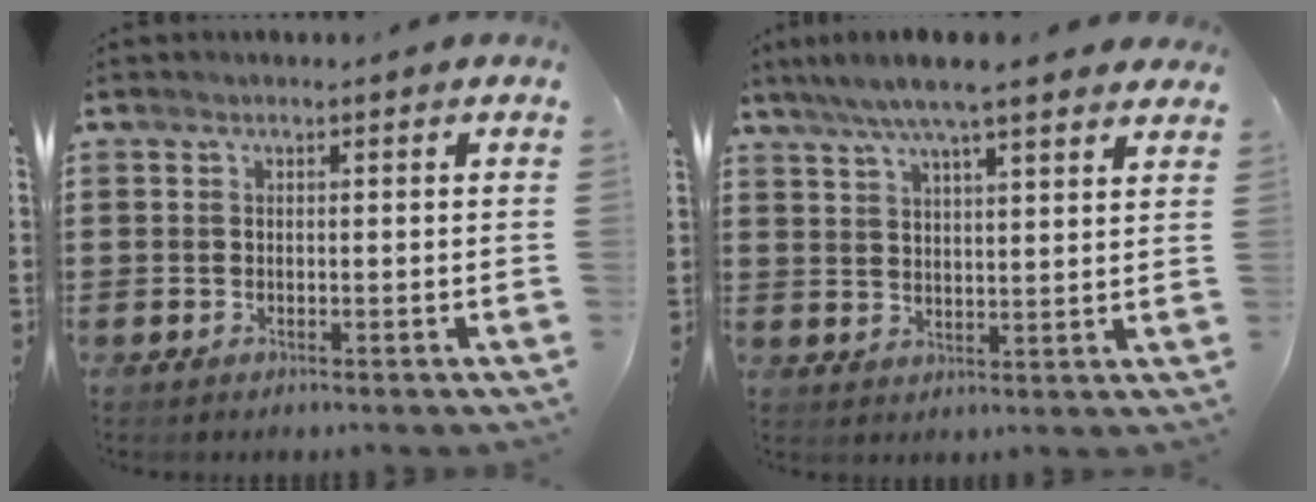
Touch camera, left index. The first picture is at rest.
{"total": 6.5, "force": [5.4, 0.5, 3.5], "torque": [-0.084, -0.012, 0.095]}